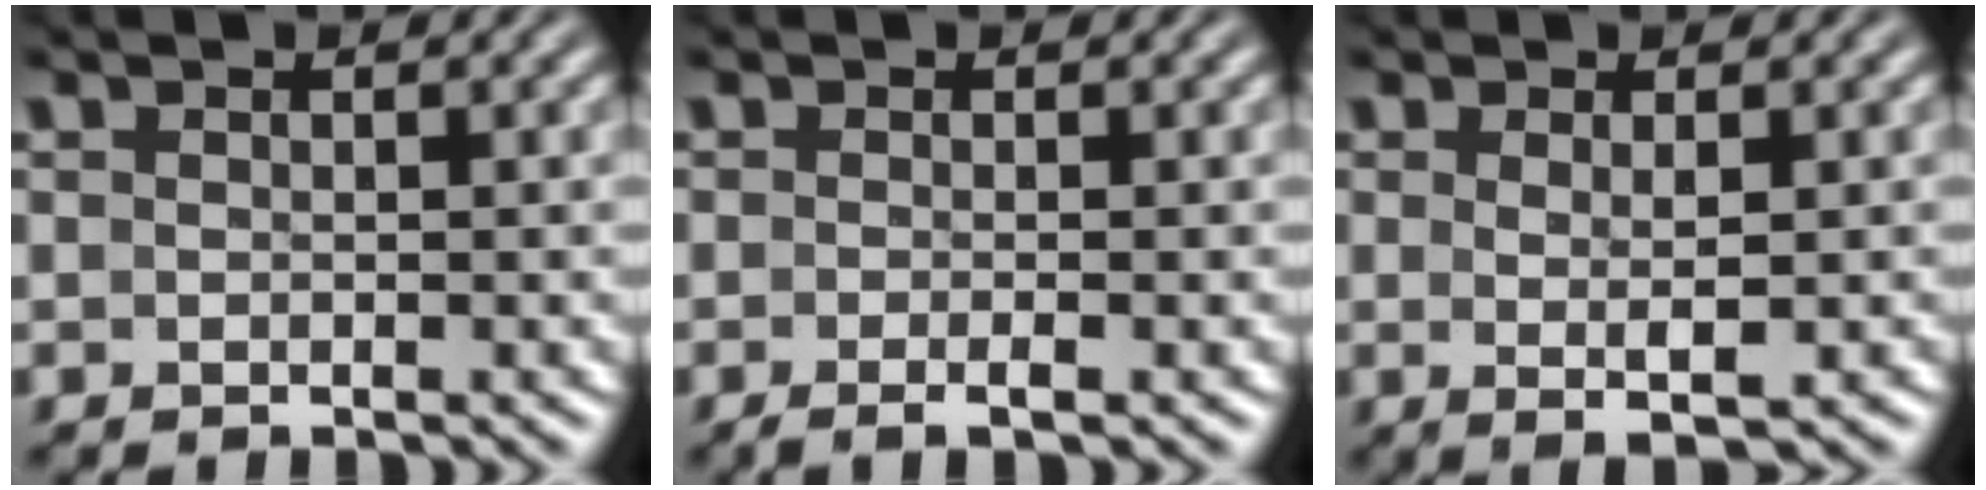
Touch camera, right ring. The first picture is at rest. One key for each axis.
{"total": 1.5, "fx": -1.1, "fy": -0.1, "fz": 1.0, "tx": -0.023, "ty": -0.007, "tz": -0.016}
{"total": 2.3, "fx": -0.2, "fy": -0.3, "fz": 2.3, "tx": -0.038, "ty": -0.014, "tz": 0.009}